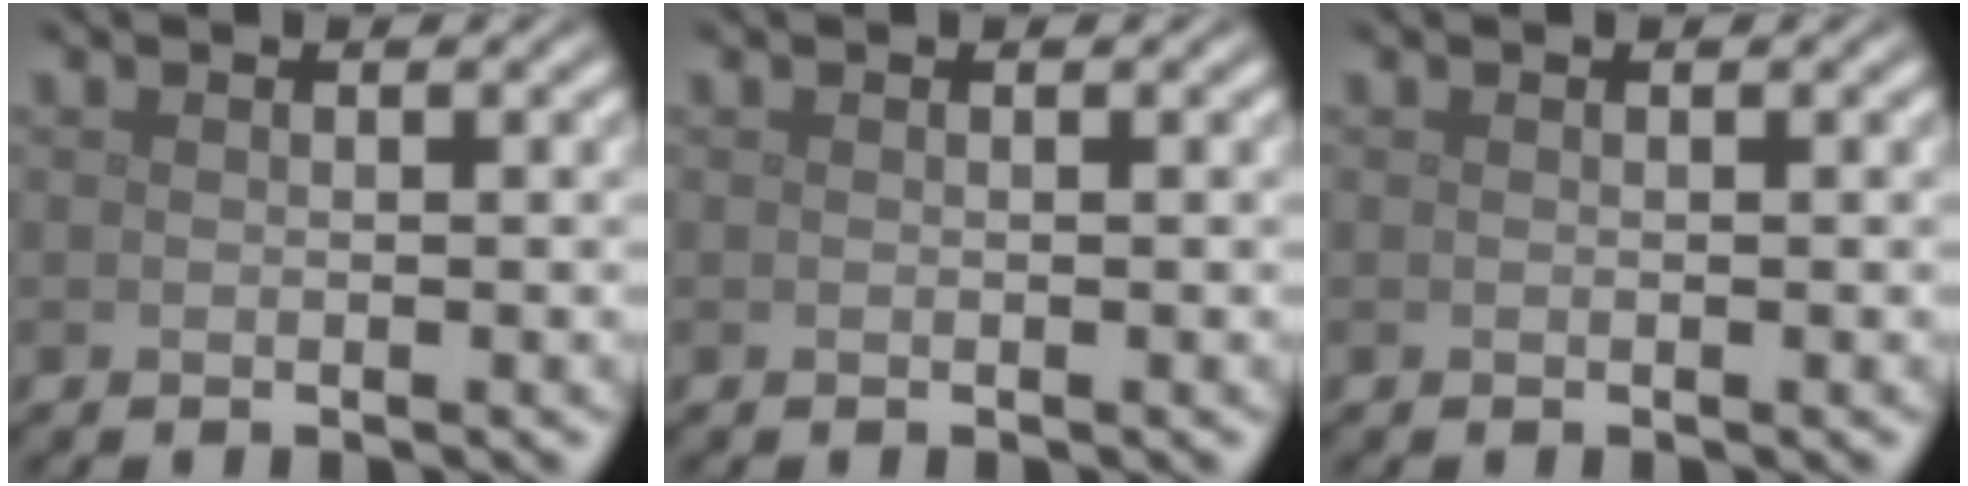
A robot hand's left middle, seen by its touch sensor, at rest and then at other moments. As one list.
[{"total": 0.0}, {"total": 0.0}]